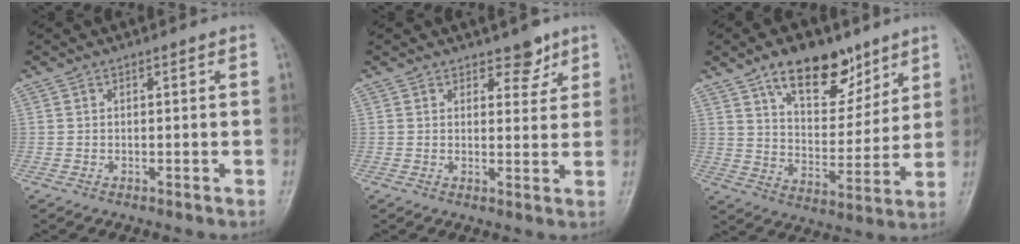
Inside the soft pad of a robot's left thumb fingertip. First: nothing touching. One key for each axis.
{"total": 3.9, "fx": 2.8, "fy": 2.0, "fz": 1.8, "tx": 0.001, "ty": -0.017, "tz": 0.038}
{"total": 14.8, "fx": 9.4, "fy": 7.7, "fz": 8.4, "tx": -0.084, "ty": -0.055, "tz": 0.158}